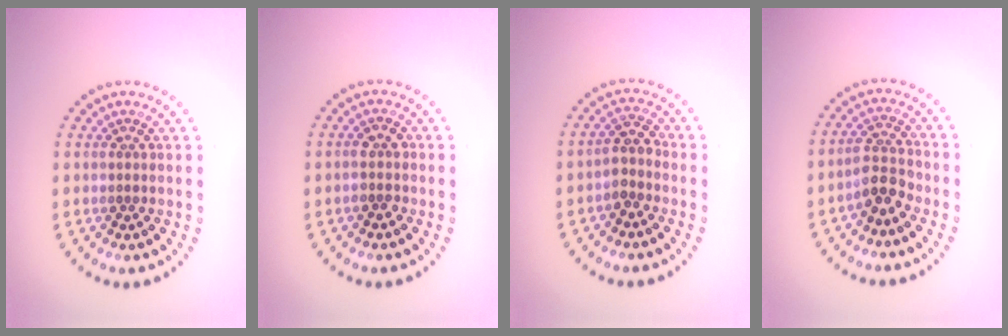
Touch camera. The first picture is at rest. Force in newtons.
{"total": 1.4, "press": 1.3, "slide": 0.5}
{"total": 2.1, "press": 1.7, "slide": 1.3}
{"total": 2.8, "press": 2.5, "slide": 1.2}